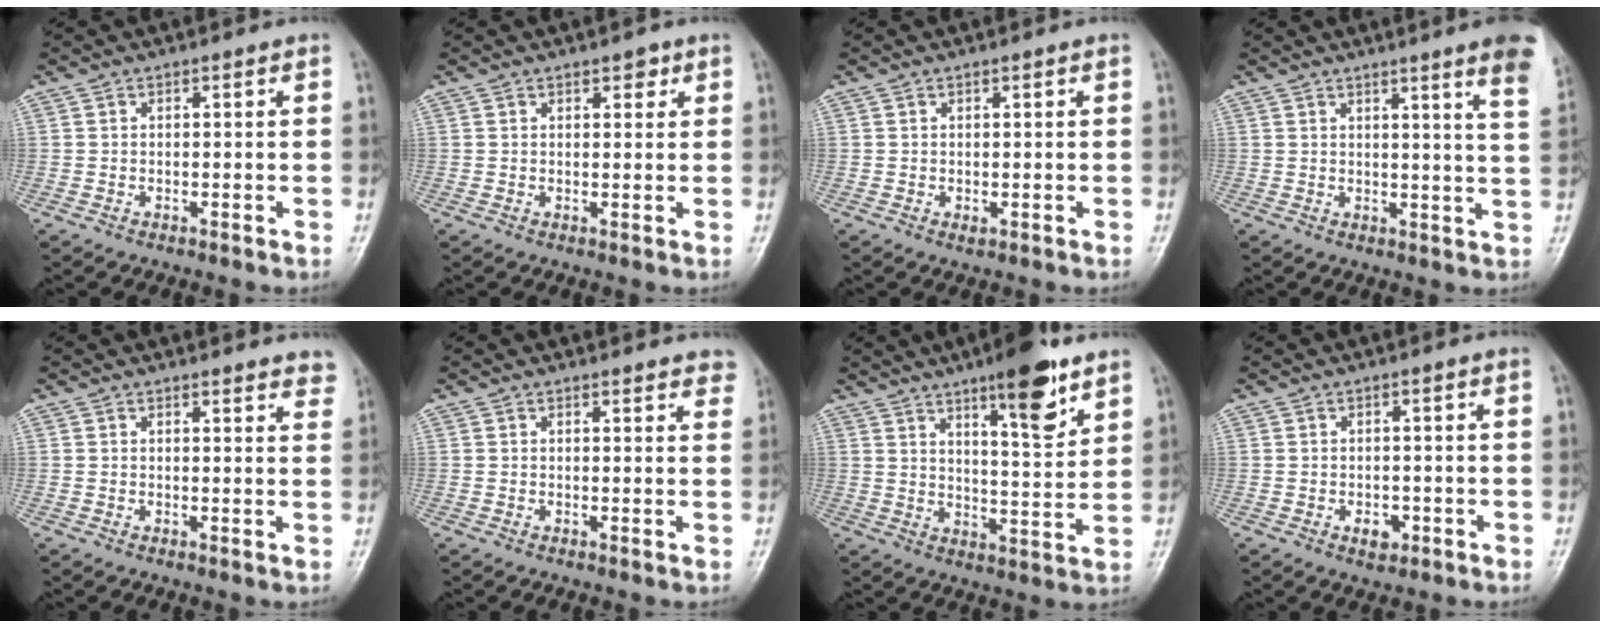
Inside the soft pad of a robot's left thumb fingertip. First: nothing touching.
{"total": 2.1, "force": [1.3, 1.1, 1.3], "torque": [-0.003, -0.005, 0.016]}
{"total": 0.9, "force": [0.1, 0.4, 0.8], "torque": [-0.011, -0.003, 0.006]}
{"total": 9.9, "force": [6.4, -0.1, 7.5], "torque": [-0.085, -0.027, 0.061]}
{"total": 4.8, "force": [4.4, 1.3, 1.4], "torque": [0.005, -0.020, 0.037]}
{"total": 4.3, "force": [3.8, 1.4, 1.4], "torque": [0.007, -0.014, 0.030]}
{"total": 12.5, "force": [7.8, 3.1, 9.3], "torque": [-0.116, -0.048, 0.116]}
{"total": 2.7, "force": [-0.9, 1.9, 1.7], "torque": [-0.013, 0.003, -0.008]}